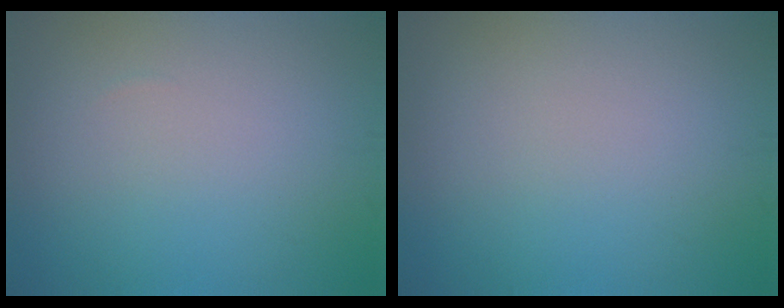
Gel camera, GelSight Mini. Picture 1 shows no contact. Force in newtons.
{"total": 0.0}